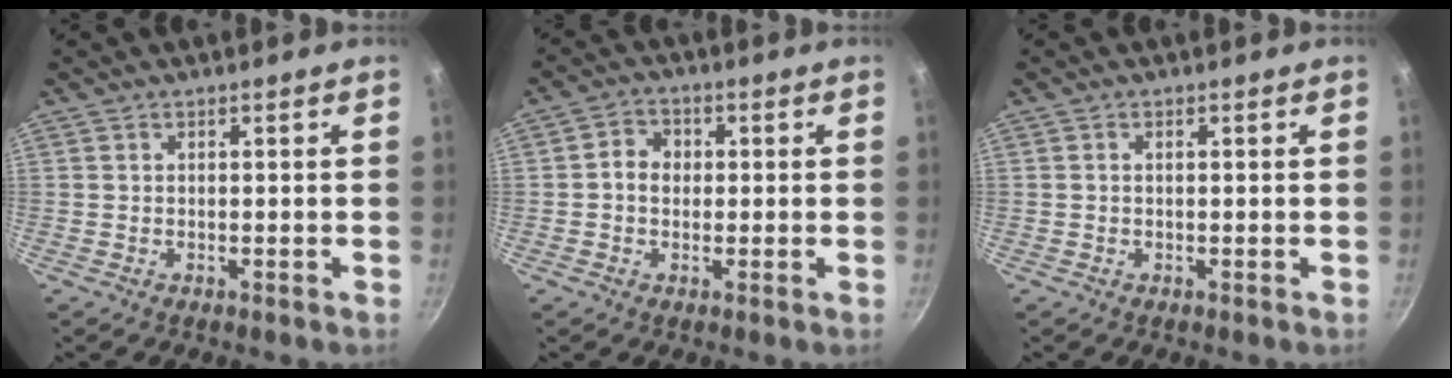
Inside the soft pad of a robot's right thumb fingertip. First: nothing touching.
{"total": 4.4, "force": [0.1, 3.7, 2.3], "torque": [-0.018, 0.009, -0.008]}
{"total": 0.5, "force": [0.1, 0.3, 0.5], "torque": [-0.010, 0.003, 0.002]}